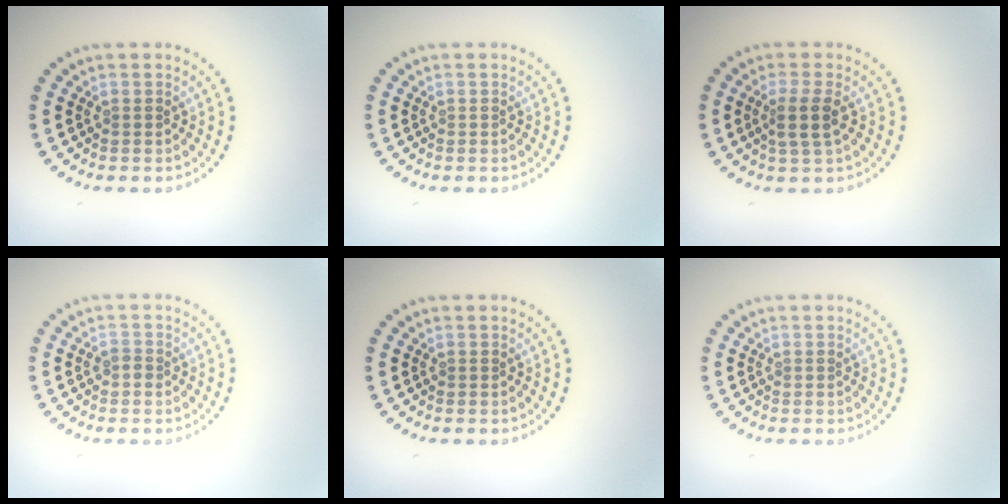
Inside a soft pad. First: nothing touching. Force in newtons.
{"total": 0.0}
{"total": 2.3, "press": 1.9, "slide": 1.3}
{"total": 1.0, "press": 0.9, "slide": 0.4}
{"total": 0.0}
{"total": 0.0}